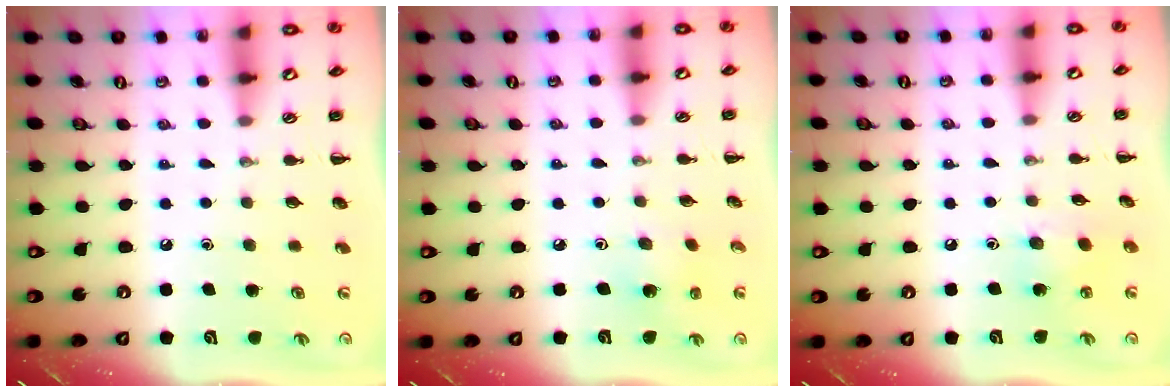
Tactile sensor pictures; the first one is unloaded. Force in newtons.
{"total": 2.1, "press": 2.0, "slide": 0.5}
{"total": 4.9, "press": 4.9, "slide": 0.8}